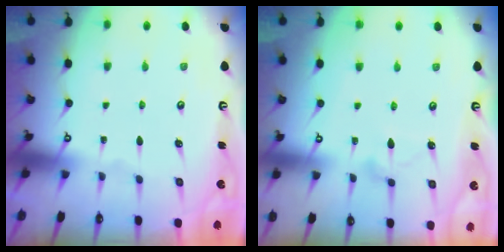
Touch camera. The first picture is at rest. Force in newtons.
{"total": 9.9, "press": 9.9, "slide": 0.4}